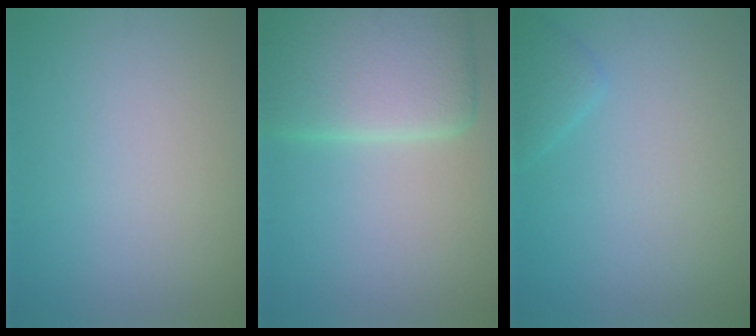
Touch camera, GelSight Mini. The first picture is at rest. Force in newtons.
{"total": 9.0, "press": 9.0, "slide": 0.3}
{"total": 1.4, "press": 1.4, "slide": 0.1}